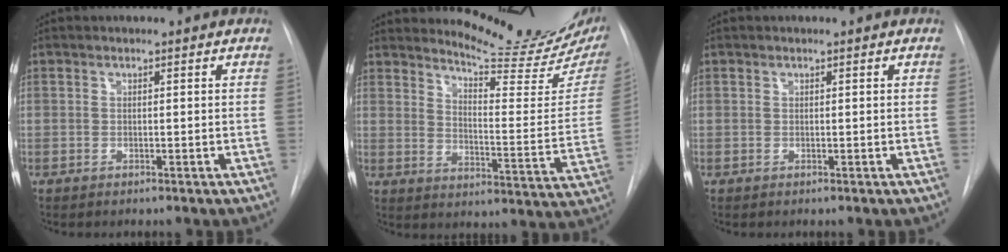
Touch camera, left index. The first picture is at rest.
{"total": 17.4, "force": [16.2, 1.1, 6.2], "torque": [-0.086, -0.102, 0.204]}
{"total": 0.0}